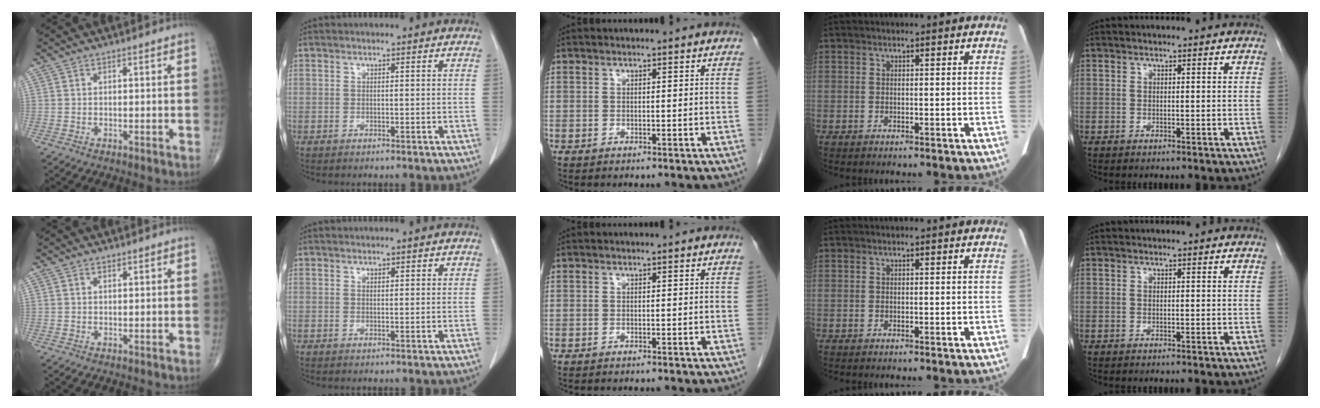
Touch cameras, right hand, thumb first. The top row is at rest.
{"thumb": {"total": 0.6, "force": [0.3, 0.4, 0.3], "torque": [-0.003, -0.002, 0.005]}, "index": {"total": 0.9, "force": [0.6, 0.3, 0.6], "torque": [-0.010, 0.000, 0.009]}}